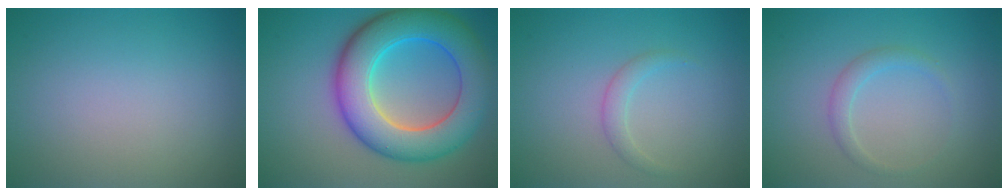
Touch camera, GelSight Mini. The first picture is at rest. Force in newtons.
{"total": 10.1, "press": 10.1, "slide": 0.2}
{"total": 1.2, "press": 1.2, "slide": 0.1}
{"total": 1.5, "press": 1.5, "slide": 0.2}